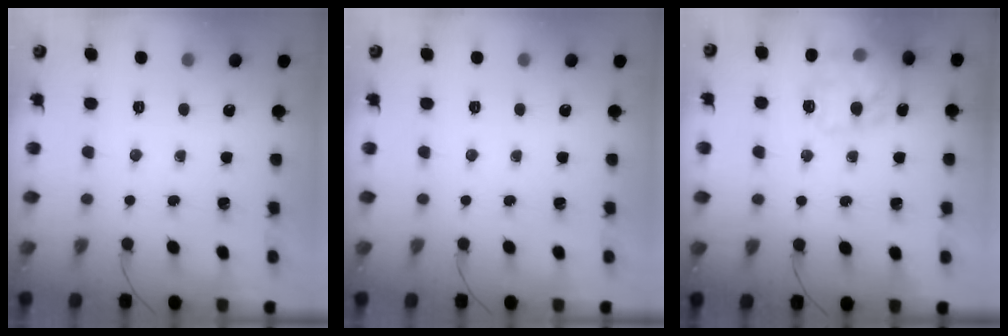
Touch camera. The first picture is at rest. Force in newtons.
{"total": 0.0}
{"total": 18.1, "press": 18.1, "slide": 1.6}